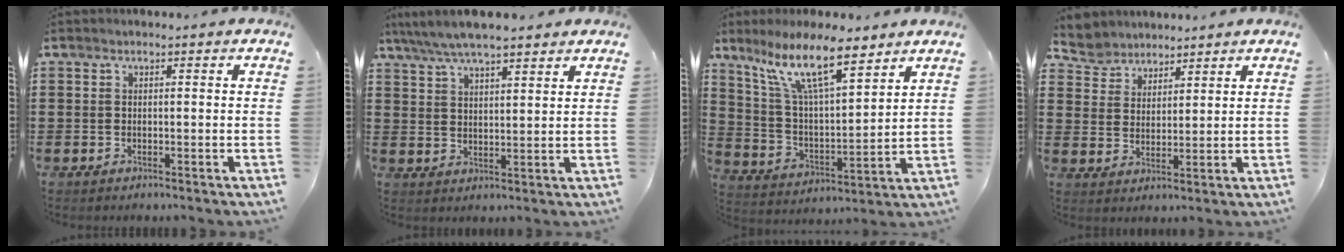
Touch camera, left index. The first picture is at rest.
{"total": 5.6, "force": [4.8, 1.0, 2.6], "torque": [-0.064, -0.009, 0.087]}
{"total": 12.4, "force": [9.0, 2.8, 8.1], "torque": [-0.180, -0.026, 0.161]}
{"total": 4.6, "force": [4.2, 1.7, -0.4], "torque": [-0.014, -0.010, 0.079]}